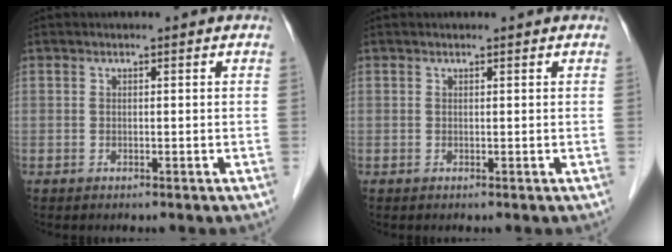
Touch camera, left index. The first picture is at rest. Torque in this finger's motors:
{"motor_torque": [0.13, -0.09, 0.00, -0.01]}